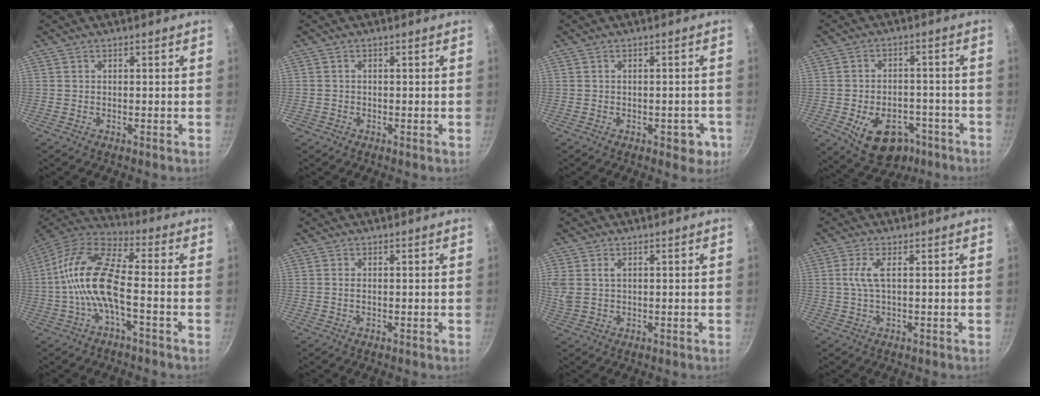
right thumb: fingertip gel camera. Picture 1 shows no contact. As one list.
[{"total": 0.9, "force": [-0.5, 0.7, 0.3], "torque": [-0.002, 0.001, -0.010]}, {"total": 3.9, "force": [-1.7, 2.1, 2.8], "torque": [-0.012, 0.012, -0.017]}, {"total": 12.5, "force": [-6.0, 8.2, 7.2], "torque": [-0.092, 0.031, -0.080]}, {"total": 14.3, "force": [-2.3, 5.0, 13.2], "torque": [-0.285, 0.044, -0.050]}, {"total": 0.7, "force": [0.0, 0.3, 0.6], "torque": [-0.013, -0.002, 0.000]}, {"total": 4.4, "force": [1.1, 2.9, 3.2], "torque": [-0.089, 0.009, 0.030]}, {"total": 3.4, "force": [0.6, 0.9, 3.2], "torque": [-0.089, 0.006, 0.014]}]